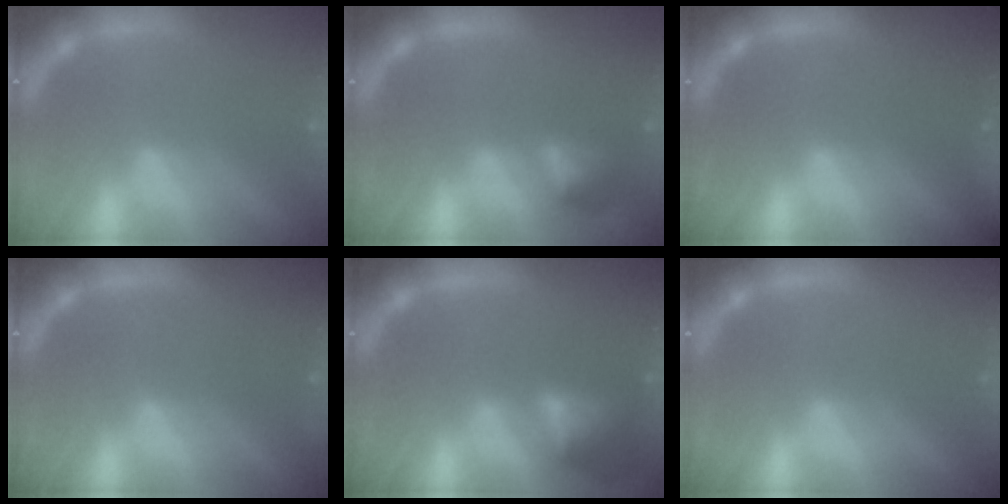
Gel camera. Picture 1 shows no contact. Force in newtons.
{"total": 2.4}
{"total": 8.9}
{"total": 0.9}
{"total": 4.0}
{"total": 0.0}